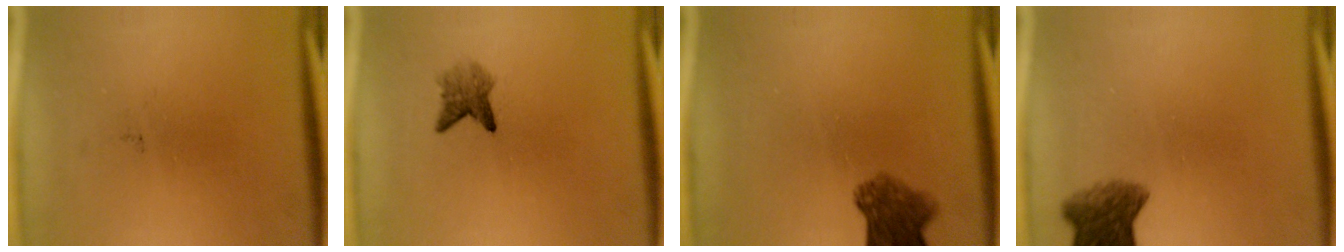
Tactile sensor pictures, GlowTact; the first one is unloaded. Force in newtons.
{"total": 2.6}
{"total": 6.2}
{"total": 5.8}